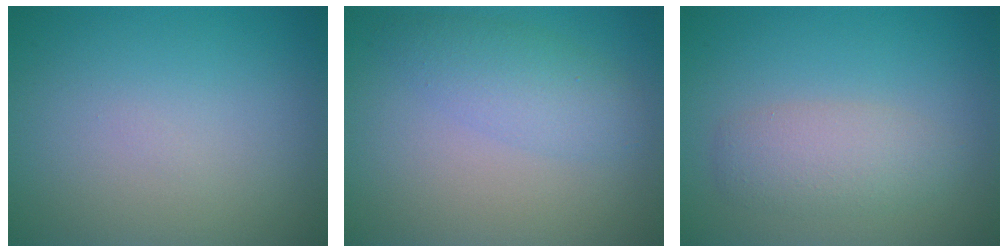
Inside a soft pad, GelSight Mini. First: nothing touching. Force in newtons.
{"total": 2.9, "press": 2.9, "slide": 0.0}
{"total": 3.0, "press": 3.0, "slide": 0.2}